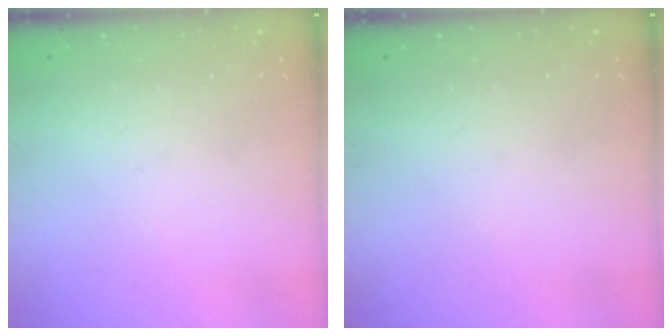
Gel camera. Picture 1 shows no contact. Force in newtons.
{"total": 0.0}